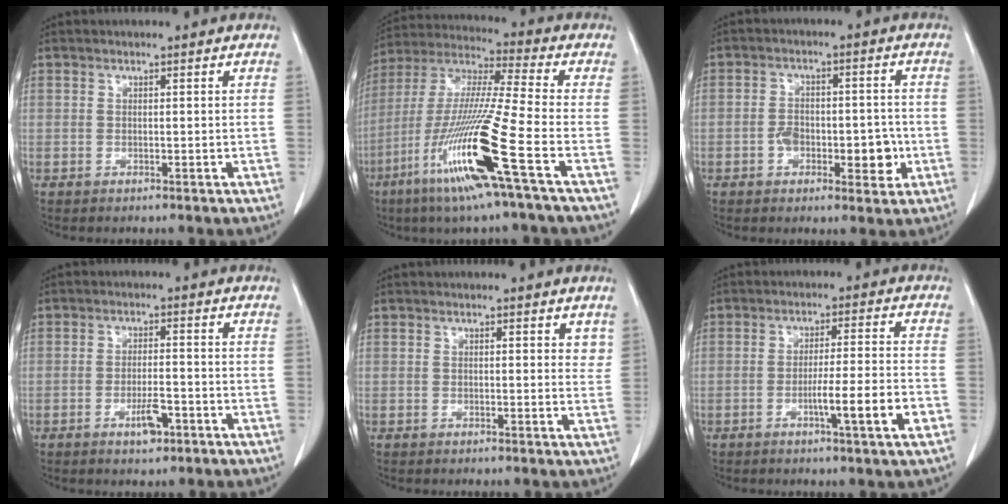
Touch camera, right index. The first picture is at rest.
{"total": 18.3, "force": [-7.7, -1.2, 16.5], "torque": [-0.352, -0.037, -0.155]}
{"total": 7.5, "force": [-2.2, 3.9, 6.0], "torque": [-0.081, 0.014, -0.029]}
{"total": 4.0, "force": [-2.1, 1.2, 3.2], "torque": [-0.055, 0.001, -0.032]}
{"total": 1.7, "force": [1.1, 0.8, 1.1], "torque": [-0.003, -0.005, 0.010]}
{"total": 8.0, "force": [-3.0, -0.5, 7.4], "torque": [-0.111, -0.007, -0.049]}